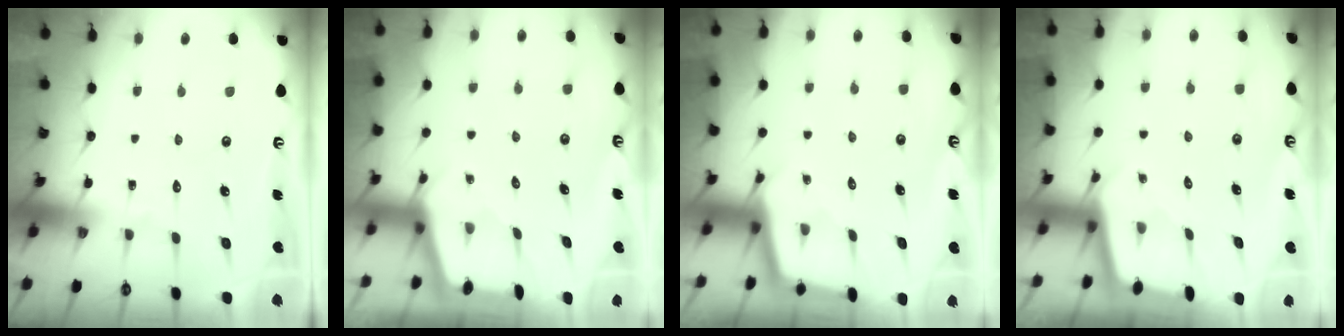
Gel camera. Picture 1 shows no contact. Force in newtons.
{"total": 2.3, "press": 2.3, "slide": 0.3}
{"total": 2.3, "press": 2.3, "slide": 0.2}
{"total": 1.9, "press": 1.9, "slide": 0.2}